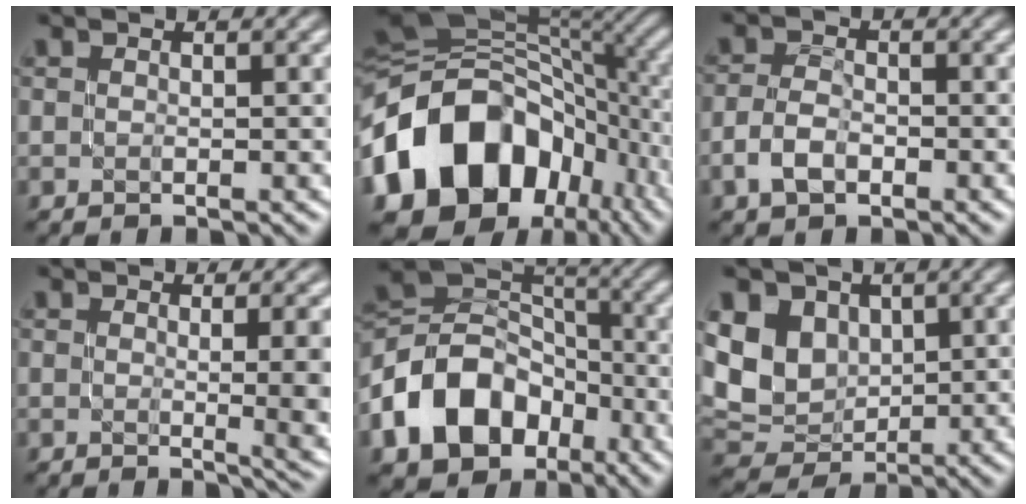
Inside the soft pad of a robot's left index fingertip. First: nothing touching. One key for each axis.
{"total": 17.1, "fx": -5.1, "fy": 12.5, "fz": 10.4, "tx": -0.199, "ty": 0.008, "tz": -0.103}
{"total": 2.7, "fx": -1.4, "fy": 1.5, "fz": 1.7, "tx": -0.033, "ty": 0.005, "tz": -0.032}
{"total": 6.7, "fx": 0.2, "fy": 2.4, "fz": 6.2, "tx": -0.045, "ty": -0.006, "tz": 0.011}
{"total": 11.4, "fx": -4.9, "fy": 8.2, "fz": 6.2, "tx": -0.126, "ty": 0.005, "tz": -0.101}
{"total": 8.0, "fx": 1.8, "fy": 6.3, "fz": 4.5, "tx": -0.106, "ty": 0.010, "tz": 0.032}